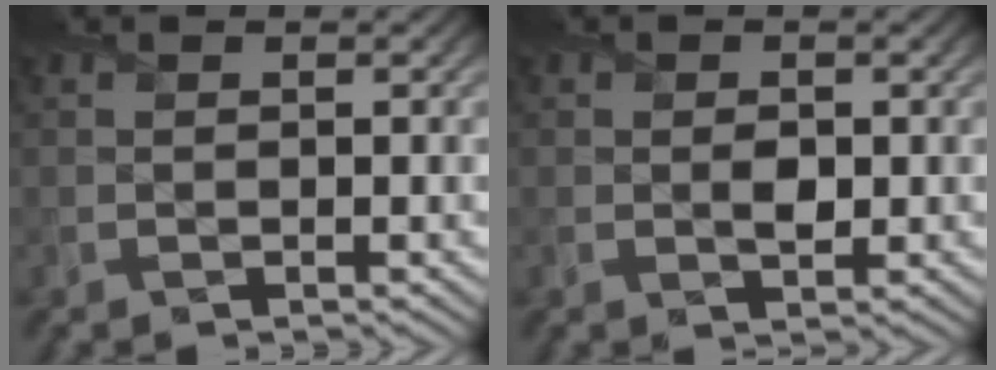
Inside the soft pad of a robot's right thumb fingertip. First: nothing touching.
{"total": 1.4, "force": [0.0, 0.9, 1.0], "torque": [-0.017, -0.002, 0.000]}